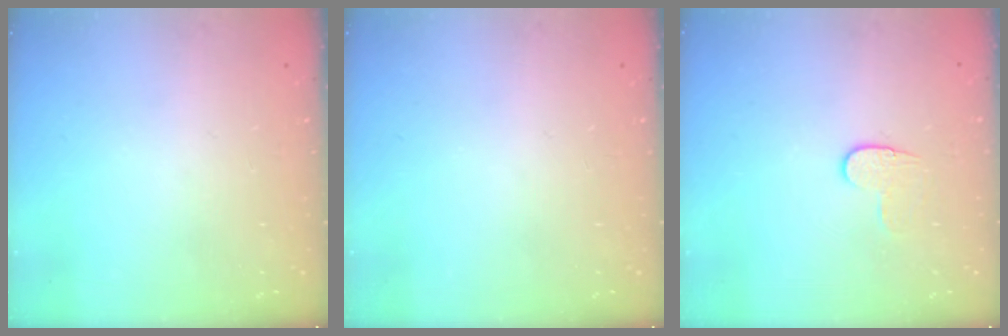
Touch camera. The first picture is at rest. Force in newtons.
{"total": 0.0}
{"total": 6.8, "press": 6.8, "slide": 0.6}